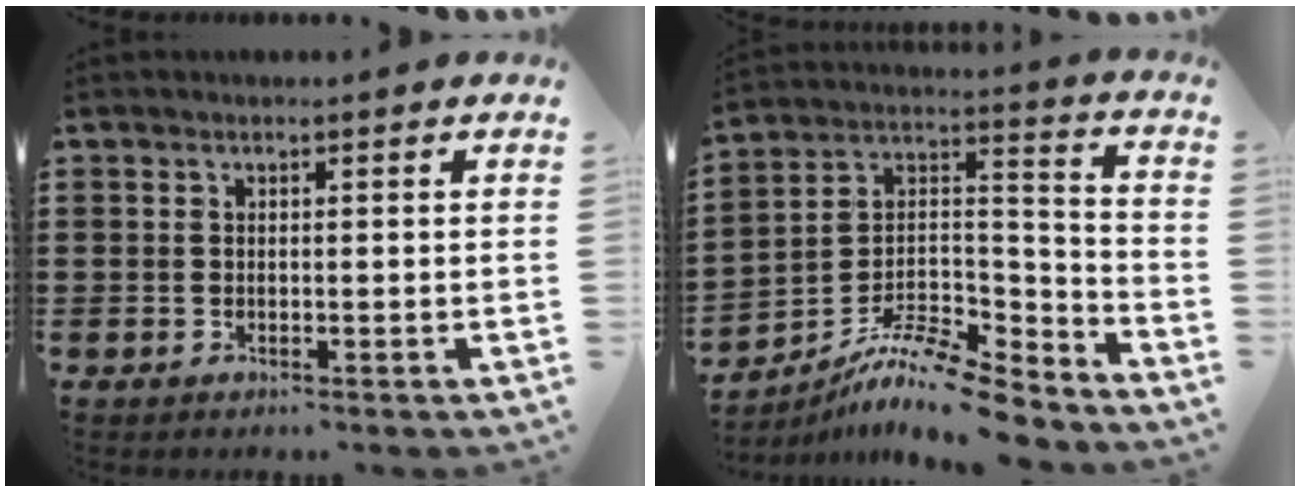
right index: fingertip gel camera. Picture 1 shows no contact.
{"total": 10.5, "force": [-9.1, 2.3, 4.8], "torque": [-0.094, 0.019, -0.182]}